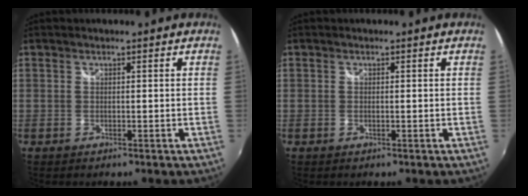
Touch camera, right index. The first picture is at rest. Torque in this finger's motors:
{"motor_torque": [-0.21, 0.11, -0.03, 0.00]}